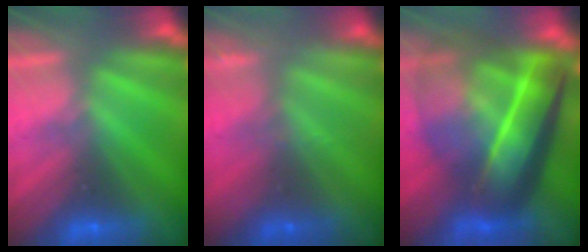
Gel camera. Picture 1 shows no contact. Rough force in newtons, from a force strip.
{"total": 2.3}
{"total": 7.3}